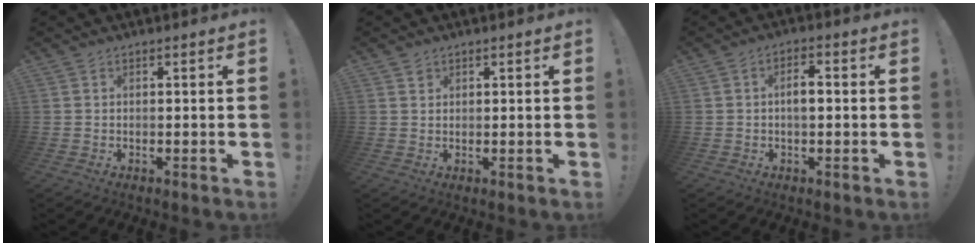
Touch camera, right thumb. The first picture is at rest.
{"total": 1.2, "force": [0.8, 0.9, 0.2], "torque": [0.008, -0.005, 0.014]}
{"total": 4.1, "force": [-0.2, 1.9, 3.6], "torque": [-0.054, 0.007, -0.008]}